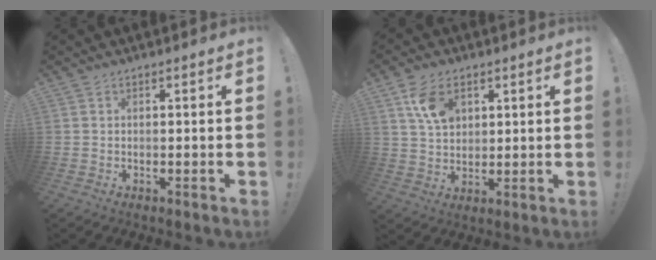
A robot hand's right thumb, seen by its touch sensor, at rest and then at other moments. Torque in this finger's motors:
{"motor_torque": [-0.03, 0.08, 0.18, 0.65, 0.02]}